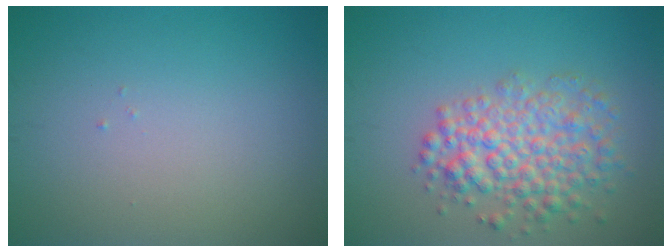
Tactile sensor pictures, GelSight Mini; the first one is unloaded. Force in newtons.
{"total": 5.2, "press": 5.2, "slide": 0.2}